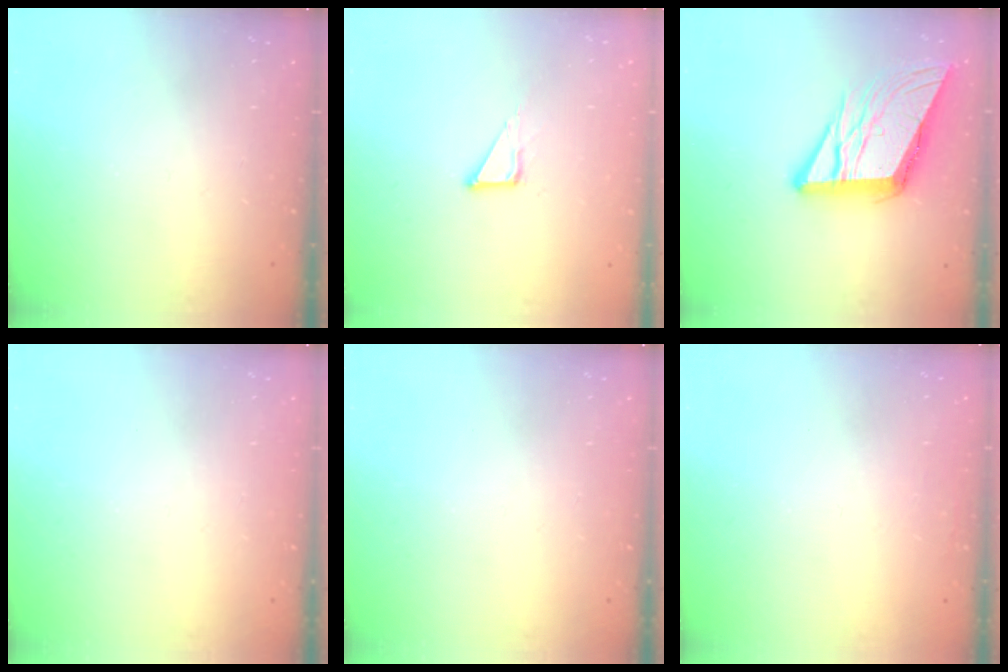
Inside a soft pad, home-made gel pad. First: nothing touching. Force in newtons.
{"total": 1.9, "press": 1.9, "slide": 0.1}
{"total": 13.7, "press": 13.4, "slide": 2.6}
{"total": 0.0}
{"total": 0.0}
{"total": 1.6, "press": 1.6, "slide": 0.1}